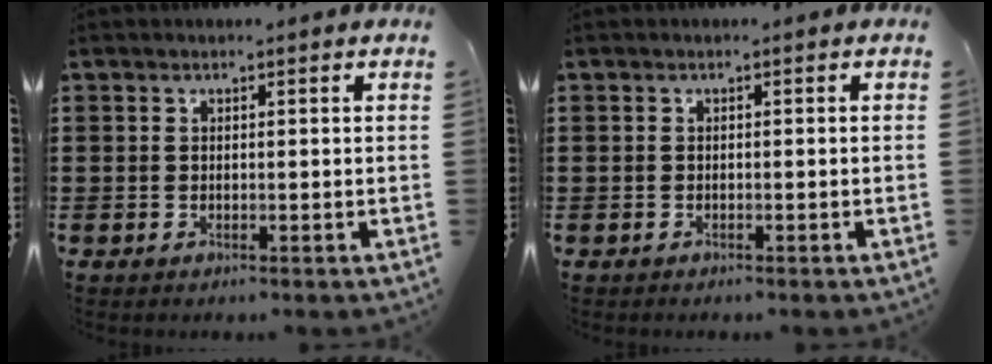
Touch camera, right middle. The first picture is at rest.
{"total": 0.0}